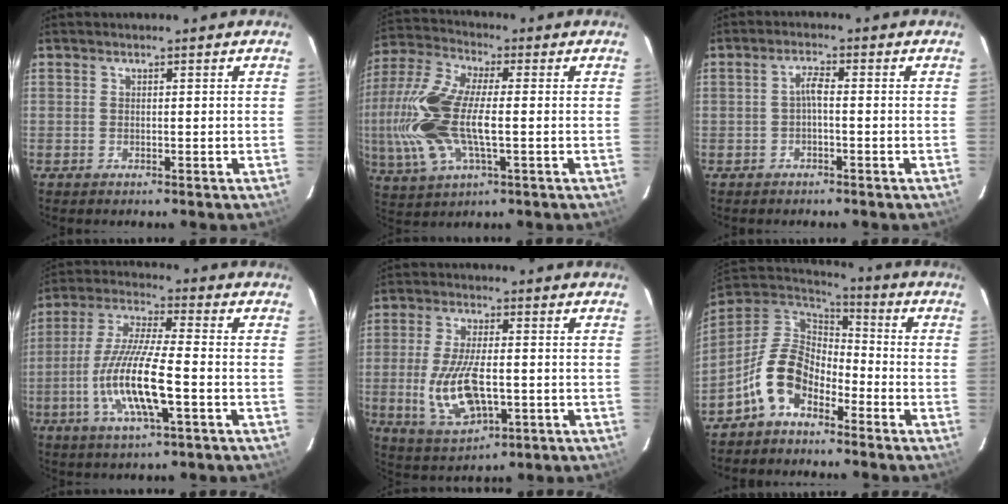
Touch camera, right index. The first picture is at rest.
{"total": 17.9, "force": [-1.7, 7.4, 16.2], "torque": [-0.357, 0.002, -0.036]}
{"total": 2.1, "force": [-0.7, 0.4, 1.9], "torque": [-0.040, 0.008, -0.013]}
{"total": 14.0, "force": [-4.1, 2.1, 13.2], "torque": [-0.271, -0.008, -0.079]}
{"total": 12.0, "force": [-2.1, 5.0, 10.7], "torque": [-0.220, -0.011, -0.029]}
{"total": 11.3, "force": [-6.3, 7.0, 6.3], "torque": [-0.136, 0.025, -0.127]}